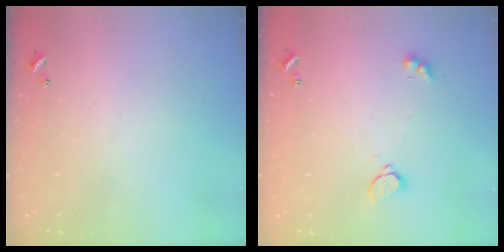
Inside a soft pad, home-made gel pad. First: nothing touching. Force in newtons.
{"total": 2.2, "press": 2.2, "slide": 0.2}